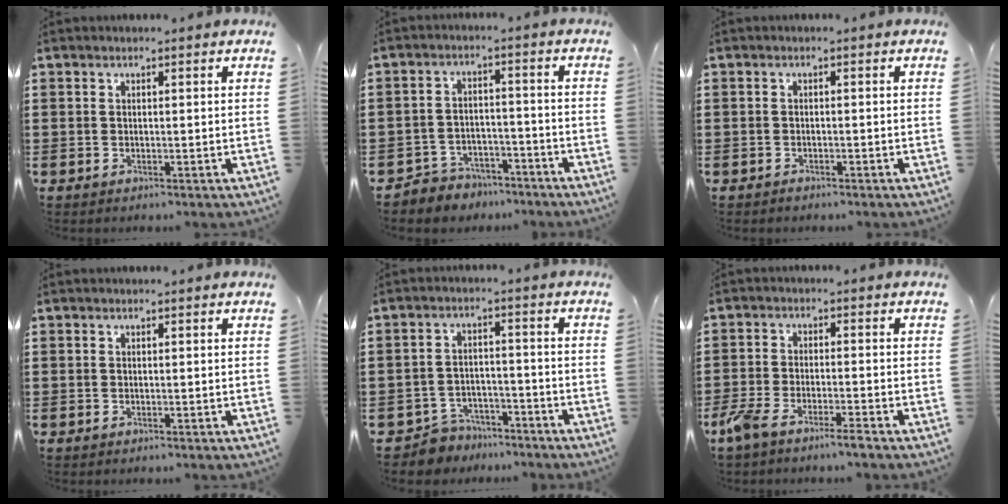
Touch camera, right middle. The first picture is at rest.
{"total": 4.1, "force": [-3.9, 1.3, -0.2], "torque": [-0.006, 0.007, -0.083]}
{"total": 0.9, "force": [-0.8, 0.4, 0.1], "torque": [-0.002, 0.002, -0.018]}
{"total": 0.0}
{"total": 5.0, "force": [-4.8, 1.3, 0.0], "torque": [-0.020, 0.007, -0.104]}
{"total": 4.4, "force": [-3.5, 0.4, 2.7], "torque": [-0.070, -0.011, -0.069]}